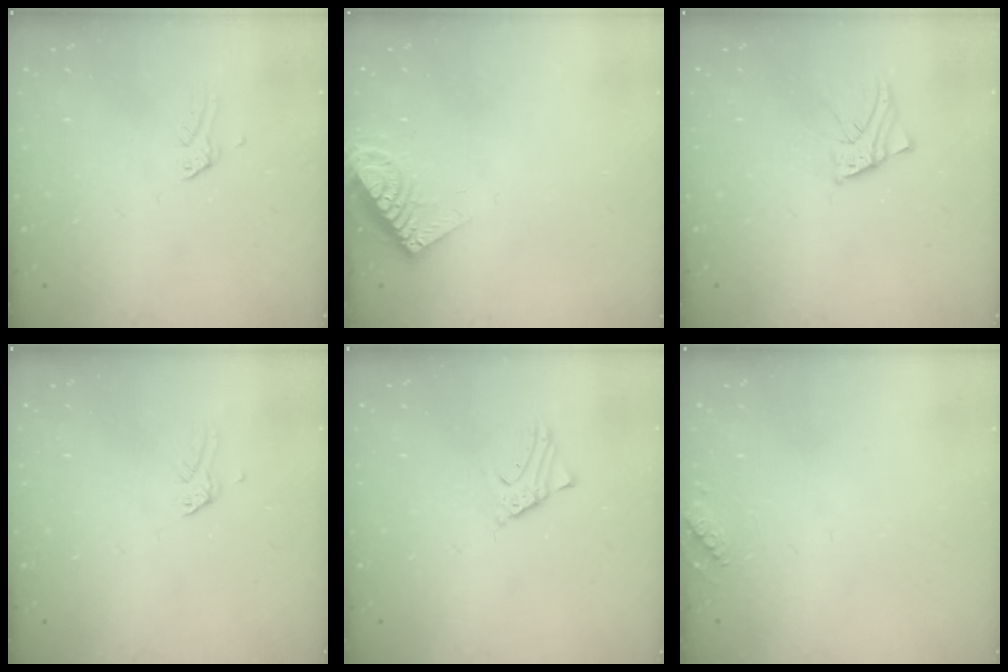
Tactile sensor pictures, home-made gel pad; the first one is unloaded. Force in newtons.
{"total": 8.0, "press": 8.0, "slide": 0.2}
{"total": 3.2, "press": 3.2, "slide": 0.3}
{"total": 0.0}
{"total": 2.5, "press": 2.5, "slide": 0.1}
{"total": 4.3, "press": 4.3, "slide": 0.6}